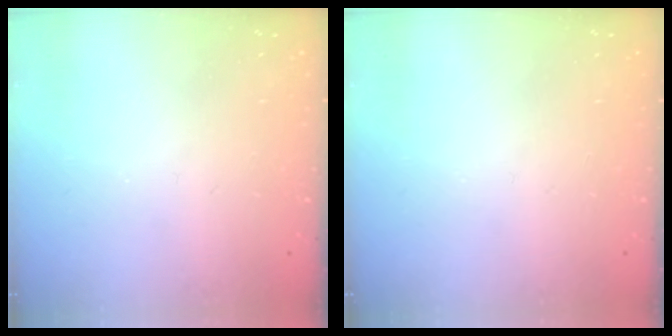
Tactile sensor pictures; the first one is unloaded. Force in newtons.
{"total": 0.0}